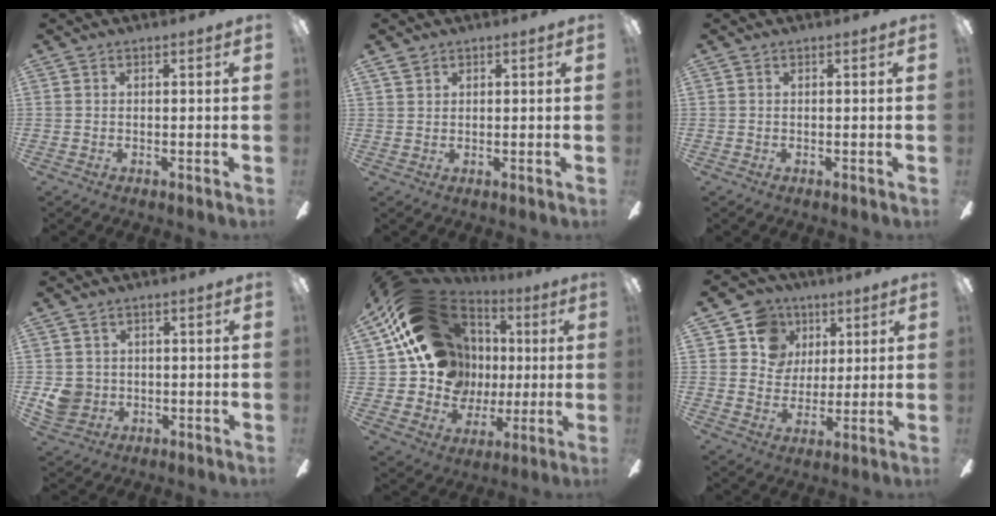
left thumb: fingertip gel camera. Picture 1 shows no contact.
{"total": 1.7, "force": [1.2, 1.0, 0.4], "torque": [-0.009, -0.001, 0.024]}
{"total": 0.0}
{"total": 5.4, "force": [0.0, 5.1, 1.7], "torque": [-0.036, 0.007, 0.002]}
{"total": 23.1, "force": [6.4, 18.6, 12.1], "torque": [-0.236, -0.027, 0.145]}
{"total": 10.7, "force": [4.9, 9.3, 2.4], "torque": [-0.048, -0.018, 0.095]}